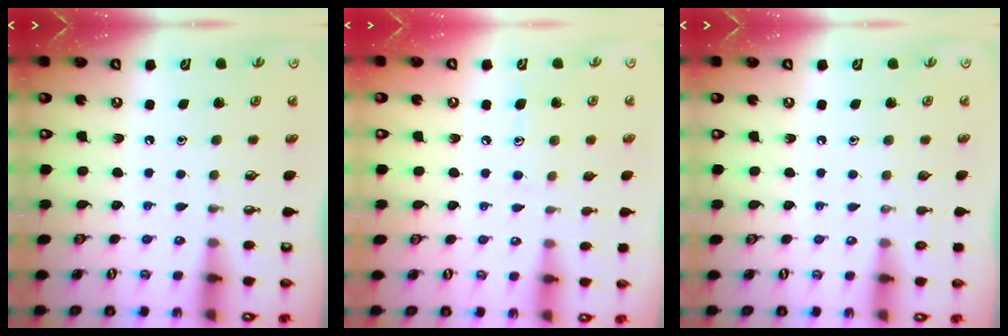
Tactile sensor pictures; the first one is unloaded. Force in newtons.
{"total": 6.5, "press": 6.5, "slide": 0.6}
{"total": 0.0}